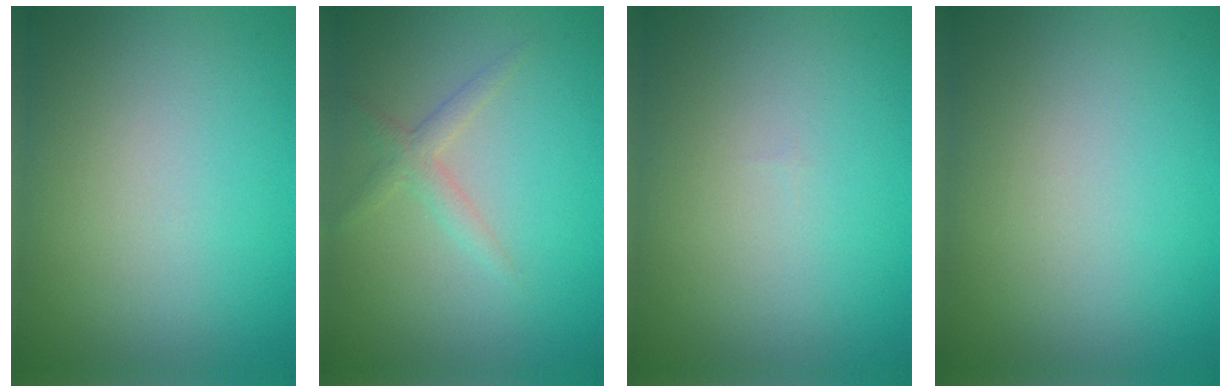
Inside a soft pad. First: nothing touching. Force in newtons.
{"total": 1.8, "press": 1.8, "slide": 0.1}
{"total": 0.0}
{"total": 0.0}